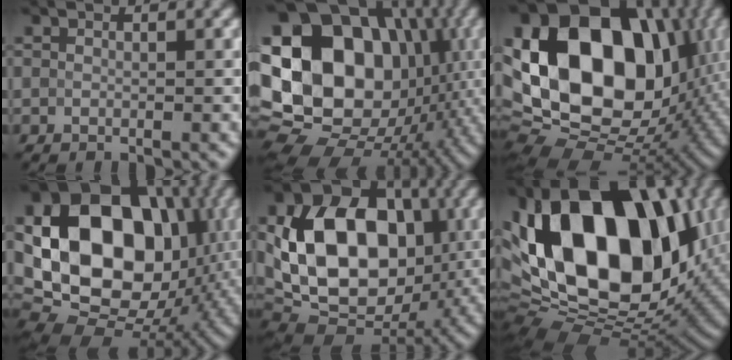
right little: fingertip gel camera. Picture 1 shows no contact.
{"total": 21.4, "force": [1.2, 16.3, 13.9], "torque": [-0.261, 0.015, 0.034]}
{"total": 21.2, "force": [3.3, 15.2, 14.4], "torque": [-0.305, 0.020, 0.071]}
{"total": 19.5, "force": [2.6, 14.6, 12.7], "torque": [-0.253, 0.002, 0.061]}
{"total": 15.1, "force": [1.2, 10.7, 10.6], "torque": [-0.178, 0.007, 0.017]}
{"total": 19.9, "force": [2.4, 13.2, 14.7], "torque": [-0.300, 0.010, 0.049]}